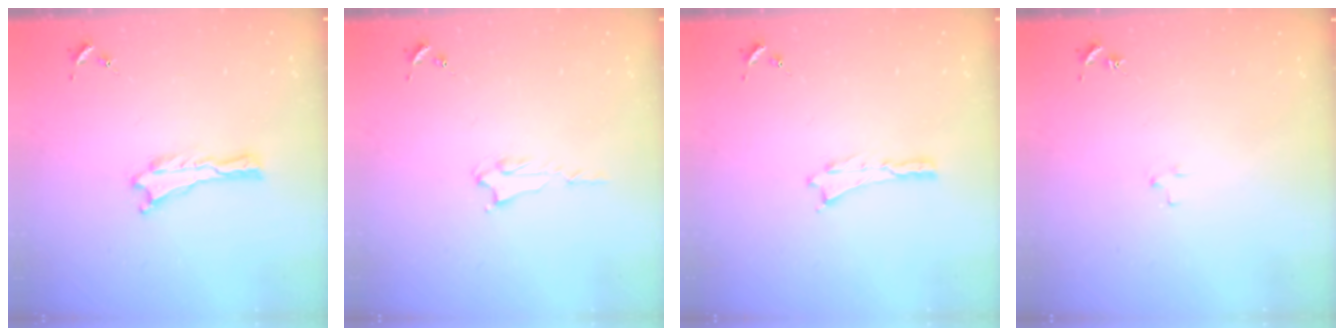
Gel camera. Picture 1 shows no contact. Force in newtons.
{"total": 2.2, "press": 2.2, "slide": 0.4}
{"total": 0.0}
{"total": 1.8, "press": 1.8, "slide": 0.1}